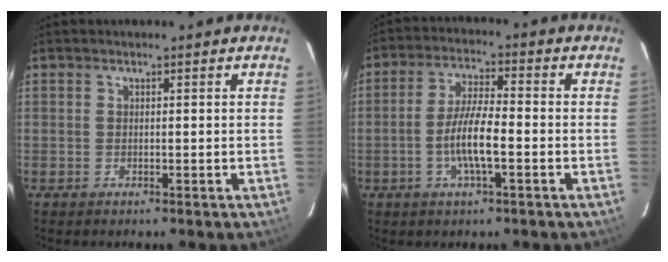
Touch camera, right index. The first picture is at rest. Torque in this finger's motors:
{"motor_torque": [1.37, -0.78, 0.77, 0.21]}